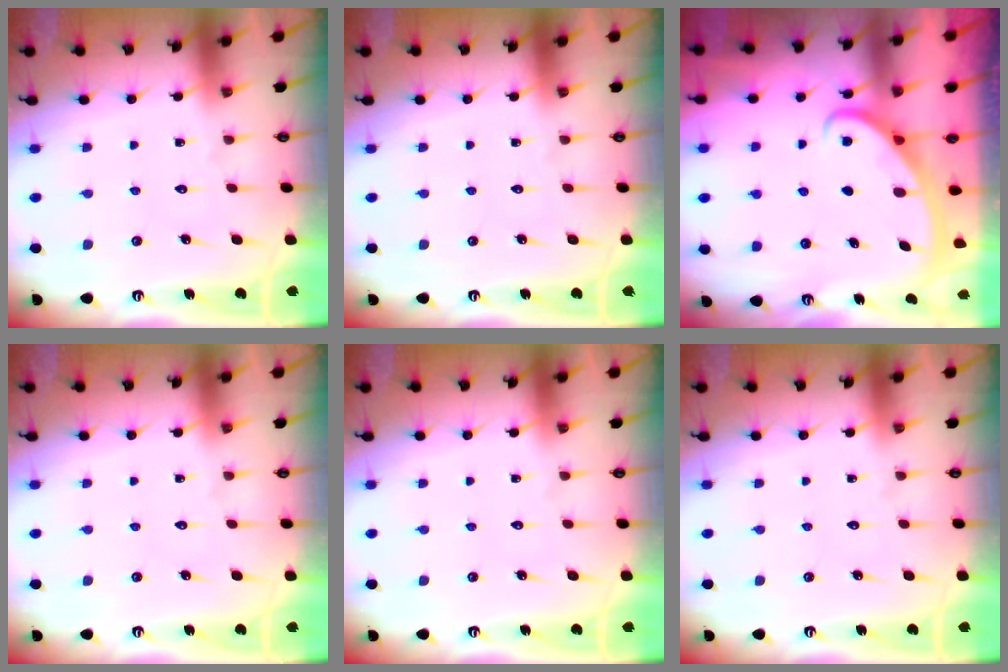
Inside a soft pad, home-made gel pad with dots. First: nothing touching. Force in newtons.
{"total": 0.0}
{"total": 2.9, "press": 2.9, "slide": 0.3}
{"total": 0.0}
{"total": 0.0}
{"total": 0.0}